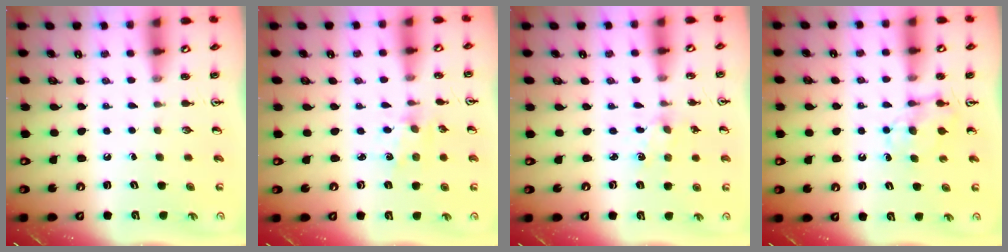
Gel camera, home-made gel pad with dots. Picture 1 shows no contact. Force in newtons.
{"total": 1.7, "press": 1.7, "slide": 0.3}
{"total": 2.0, "press": 2.0, "slide": 0.3}
{"total": 4.7, "press": 4.6, "slide": 0.8}